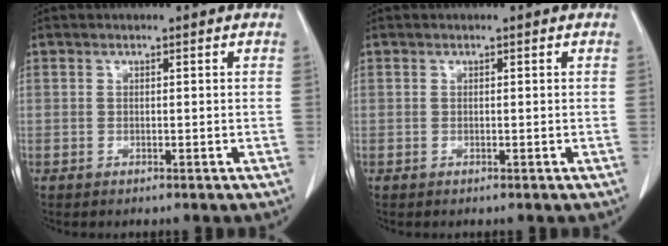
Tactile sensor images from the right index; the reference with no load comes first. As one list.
[{"total": 0.0}]